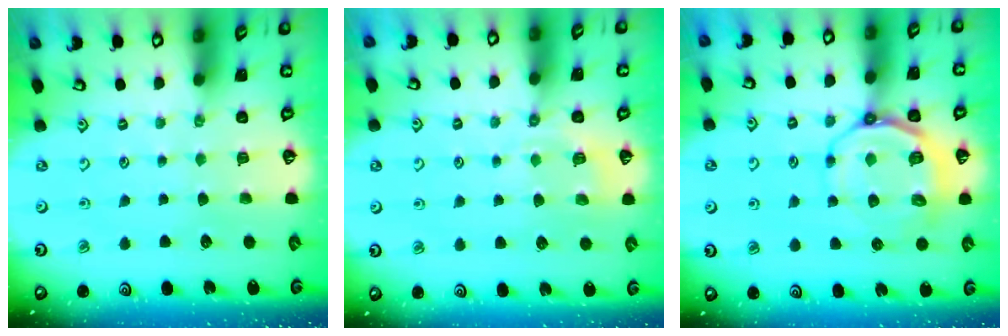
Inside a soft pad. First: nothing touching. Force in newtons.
{"total": 5.5, "press": 5.3, "slide": 1.5}
{"total": 9.3, "press": 9.0, "slide": 2.6}